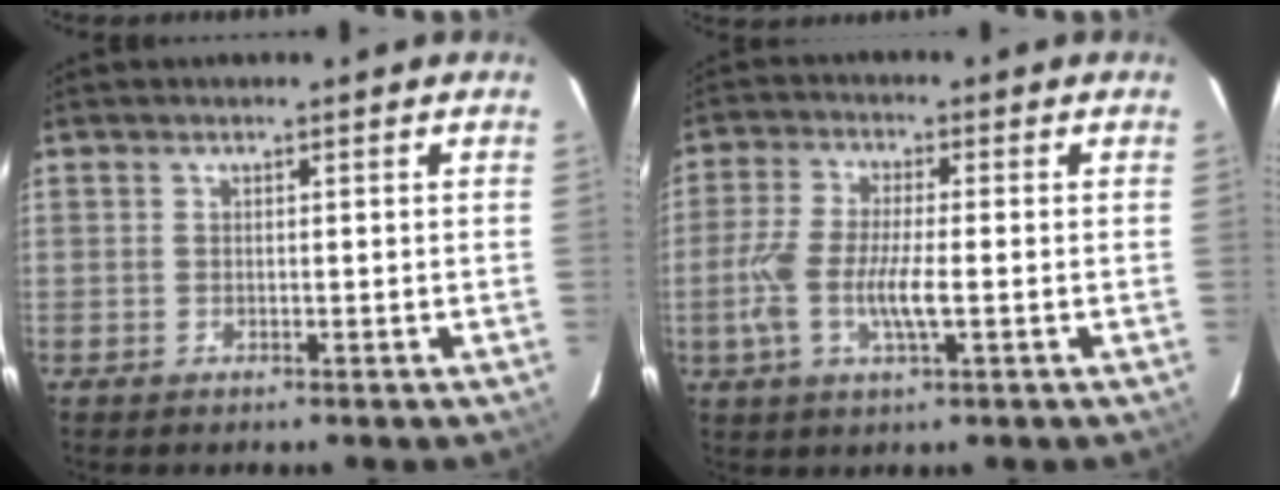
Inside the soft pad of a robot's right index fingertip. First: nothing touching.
{"total": 8.4, "force": [-2.1, 2.0, 7.9], "torque": [-0.169, -0.004, -0.043]}